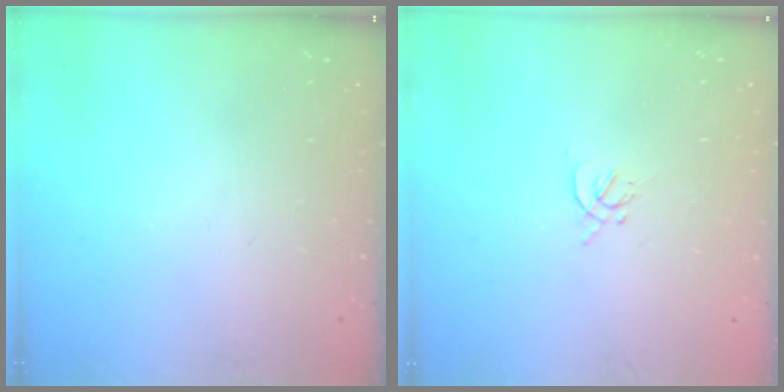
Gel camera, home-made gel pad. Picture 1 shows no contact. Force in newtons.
{"total": 1.7, "press": 1.7, "slide": 0.5}